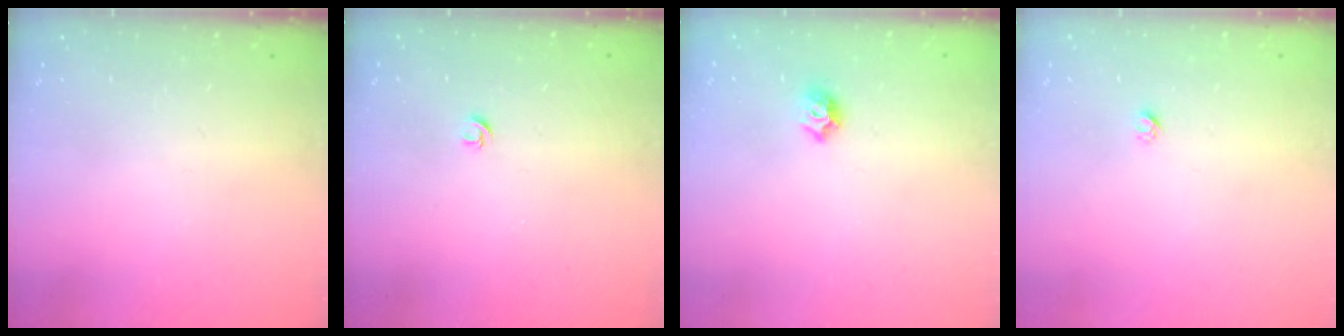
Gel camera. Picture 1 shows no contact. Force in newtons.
{"total": 3.9, "press": 3.9, "slide": 0.7}
{"total": 5.2, "press": 5.1, "slide": 0.9}
{"total": 1.9, "press": 1.9, "slide": 0.1}